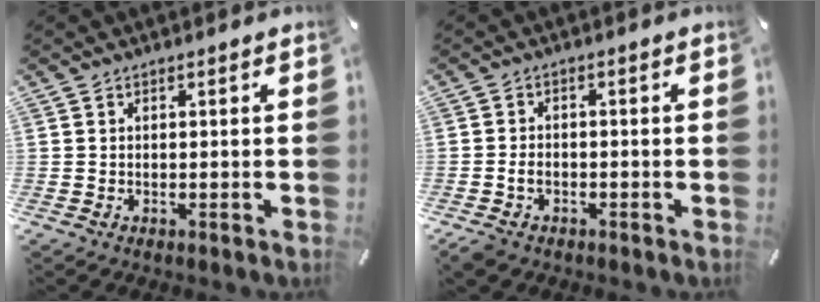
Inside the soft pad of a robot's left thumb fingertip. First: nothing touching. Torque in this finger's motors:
{"motor_torque": [0.41, 0.75, 0.31, 0.28, 0.20]}